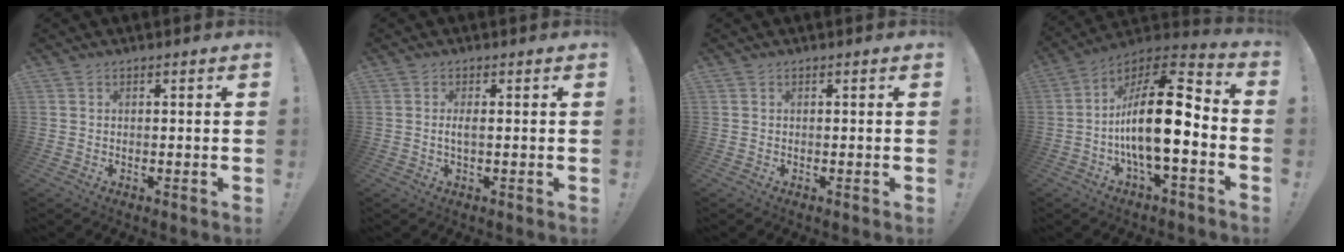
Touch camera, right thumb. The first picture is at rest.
{"total": 2.2, "force": [-0.3, 0.5, 2.1], "torque": [-0.040, 0.002, -0.006]}
{"total": 0.0}
{"total": 20.4, "force": [-3.1, 7.4, 18.8], "torque": [-0.323, 0.017, -0.050]}